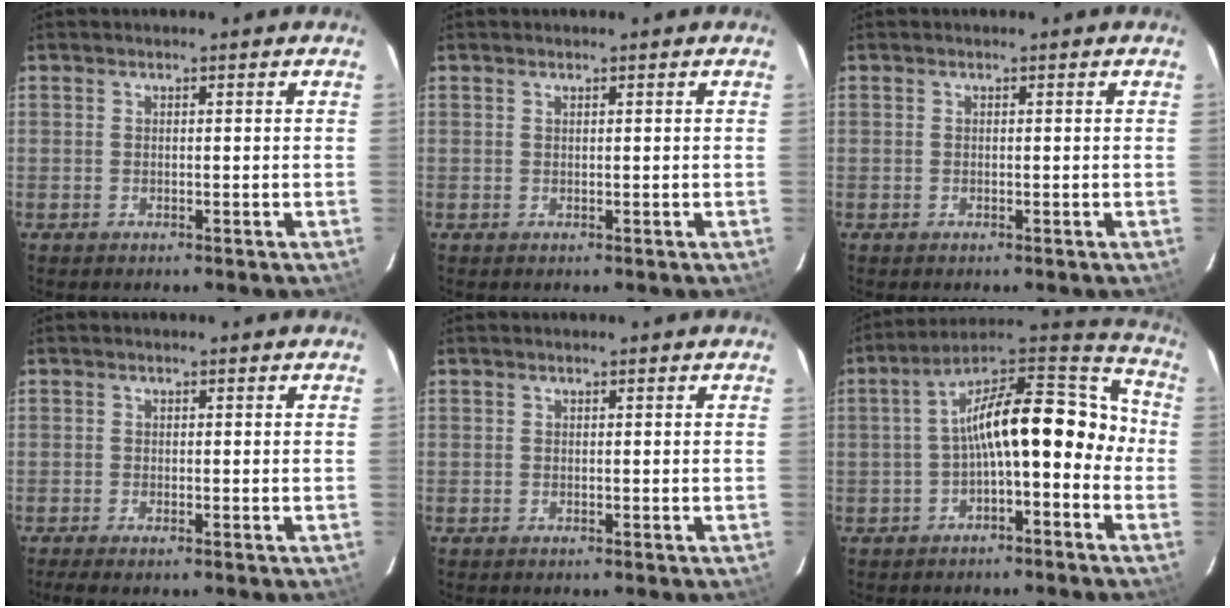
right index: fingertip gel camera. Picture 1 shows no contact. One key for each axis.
{"total": 0.0}
{"total": 0.0}
{"total": 1.9, "fx": -1.3, "fy": 0.3, "fz": 1.3, "tx": -0.030, "ty": -0.005, "tz": -0.024}
{"total": 0.0}
{"total": 15.2, "fx": -3.5, "fy": 6.1, "fz": 13.5, "tx": -0.213, "ty": 0.045, "tz": -0.062}